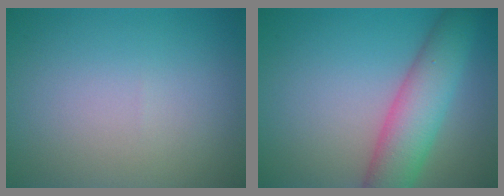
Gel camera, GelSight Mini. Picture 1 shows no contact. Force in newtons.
{"total": 6.2, "press": 6.2, "slide": 0.3}